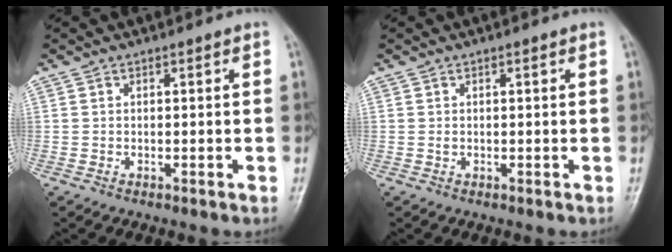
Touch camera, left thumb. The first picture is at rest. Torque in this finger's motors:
{"motor_torque": [-0.03, 0.25, 0.13, 0.08, 0.00]}